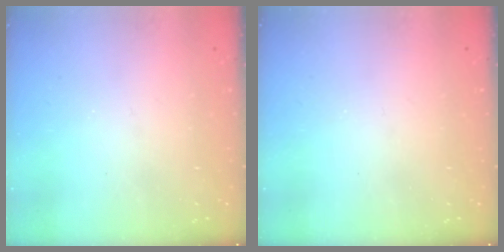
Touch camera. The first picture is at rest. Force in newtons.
{"total": 0.0}